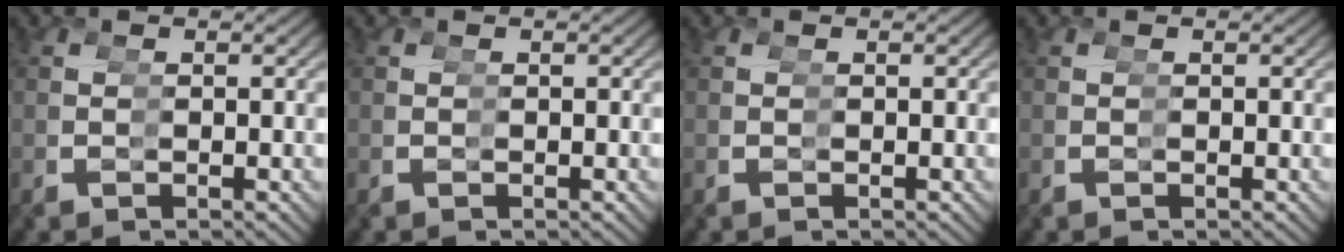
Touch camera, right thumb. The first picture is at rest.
{"total": 0.0}
{"total": 0.0}
{"total": 0.0}